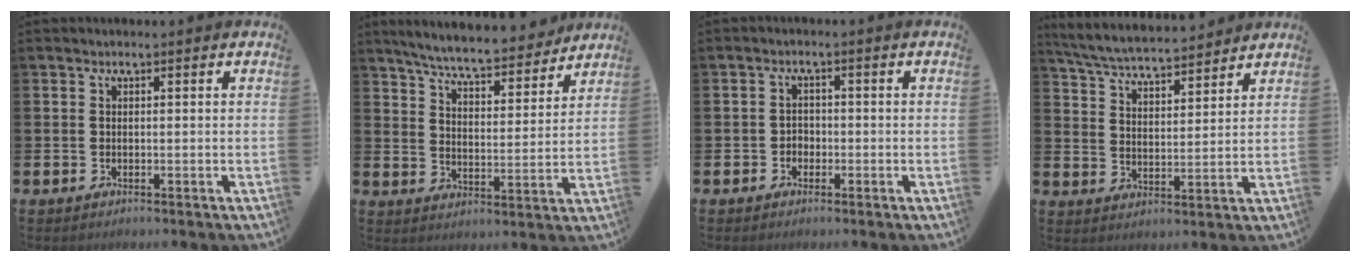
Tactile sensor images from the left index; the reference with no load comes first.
{"total": 7.2, "force": [6.8, 0.8, 2.1], "torque": [-0.064, -0.049, 0.116]}
{"total": 1.8, "force": [-0.9, 1.5, 0.4], "torque": [-0.004, 0.001, -0.022]}
{"total": 5.7, "force": [5.6, 0.5, 1.0], "torque": [-0.045, -0.038, 0.097]}